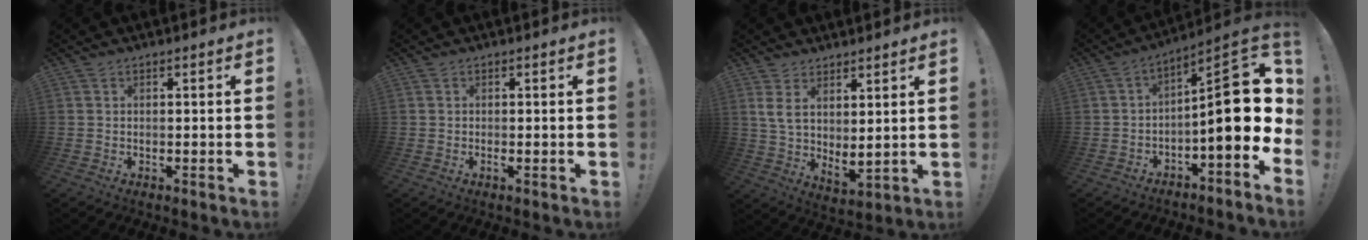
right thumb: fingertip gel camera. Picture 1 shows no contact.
{"total": 0.8, "force": [-0.2, 0.0, 0.8], "torque": [-0.012, -0.002, -0.004]}
{"total": 6.7, "force": [4.8, 2.0, 4.3], "torque": [-0.078, -0.038, 0.092]}
{"total": 18.5, "force": [-0.4, 5.7, 17.6], "torque": [-0.249, 0.003, -0.003]}